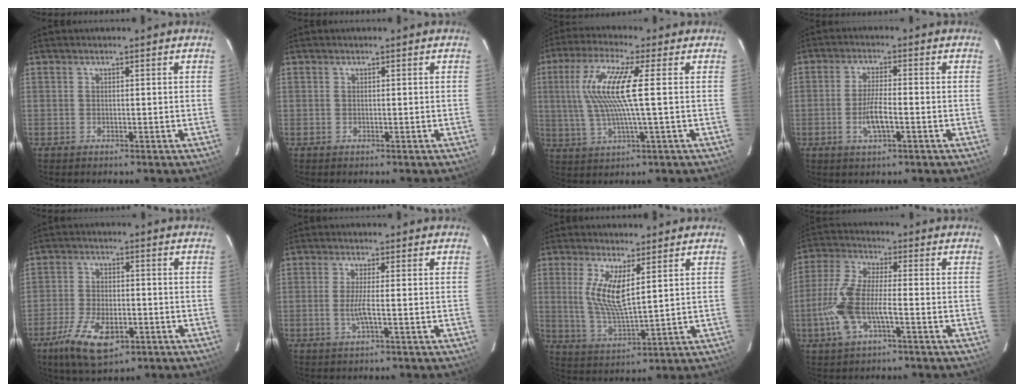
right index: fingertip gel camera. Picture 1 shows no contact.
{"total": 0.0}
{"total": 11.6, "force": [1.4, 0.1, 11.5], "torque": [-0.229, 0.004, 0.028]}
{"total": 5.5, "force": [-2.0, 1.1, 5.1], "torque": [-0.102, -0.001, -0.036]}
{"total": 10.9, "force": [-5.7, 5.1, 7.8], "torque": [-0.172, -0.017, -0.099]}
{"total": 3.2, "force": [-0.9, -0.4, 3.0], "torque": [-0.061, -0.004, -0.018]}
{"total": 8.4, "force": [2.8, 1.9, 7.7], "torque": [-0.156, -0.010, 0.058]}
{"total": 10.8, "force": [-3.6, 3.4, 9.6], "torque": [-0.216, -0.001, -0.072]}